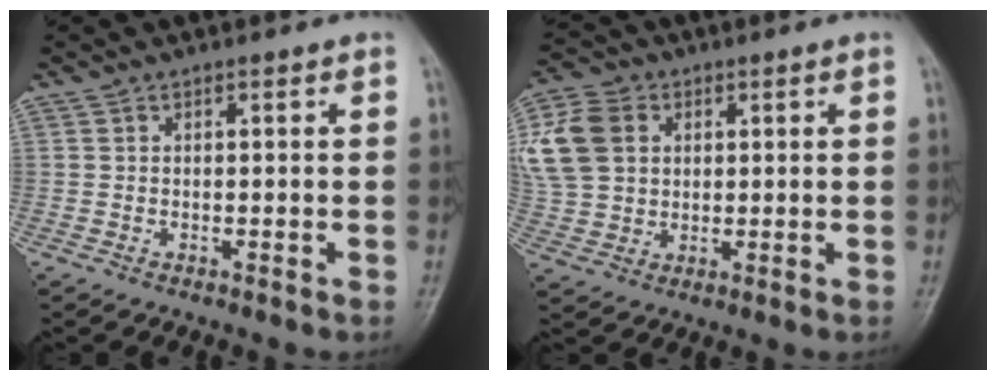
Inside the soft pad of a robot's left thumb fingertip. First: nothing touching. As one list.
[{"total": 17.4, "force": [4.6, 13.7, 9.6], "torque": [-0.231, 0.030, 0.093]}]